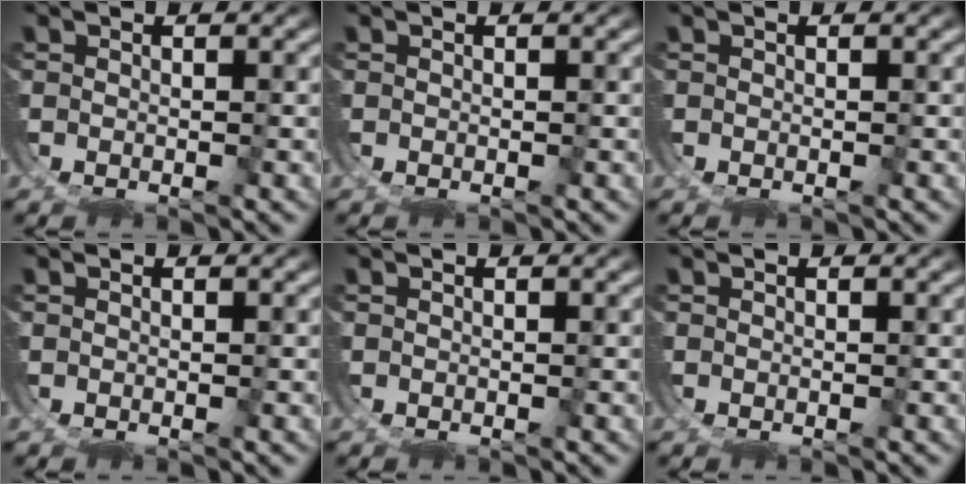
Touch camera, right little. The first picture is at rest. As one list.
[{"total": 0.0}, {"total": 0.0}, {"total": 0.0}, {"total": 0.0}, {"total": 0.0}]